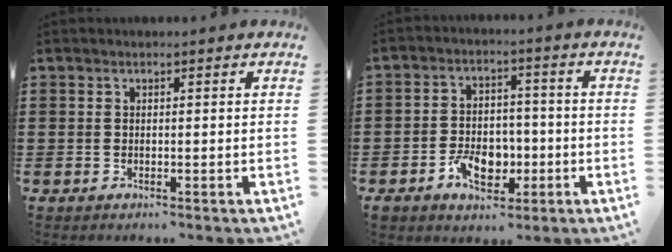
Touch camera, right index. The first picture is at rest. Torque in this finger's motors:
{"motor_torque": [1.82, 0.31, 0.27, 0.14]}